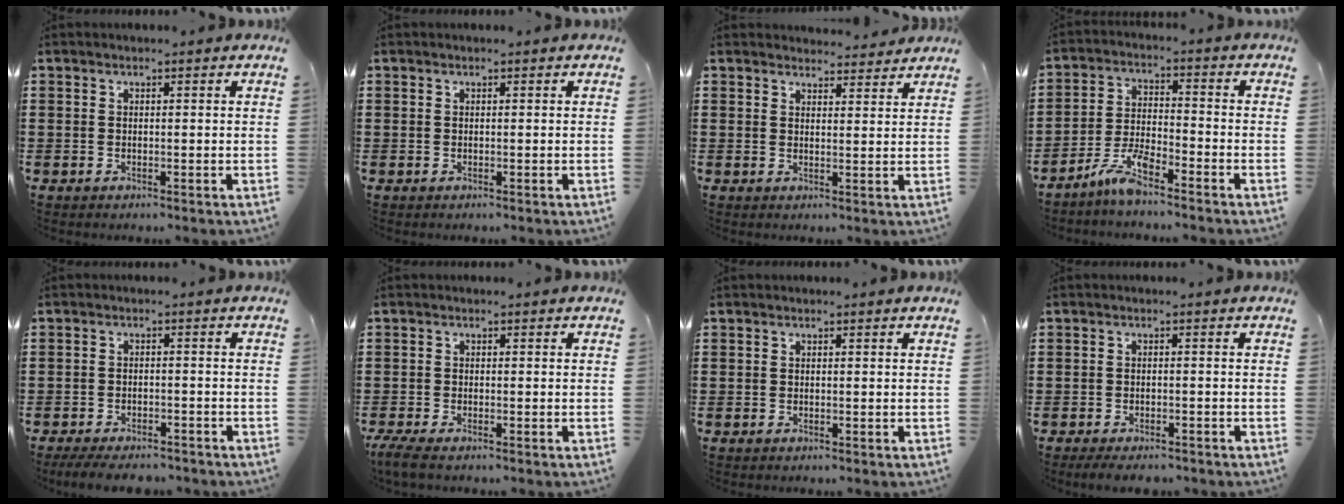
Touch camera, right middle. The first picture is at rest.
{"total": 0.0}
{"total": 2.9, "force": [2.9, 0.0, -0.1], "torque": [0.001, -0.016, 0.054]}
{"total": 6.0, "force": [-4.9, 1.0, 3.2], "torque": [-0.080, -0.002, -0.100]}
{"total": 3.4, "force": [-3.3, 0.3, 0.7], "torque": [-0.014, -0.002, -0.067]}
{"total": 2.3, "force": [-1.9, 0.0, 1.2], "torque": [-0.037, -0.009, -0.040]}
{"total": 0.0}
{"total": 2.2, "force": [-2.1, 0.1, 0.4], "torque": [-0.012, -0.005, -0.042]}